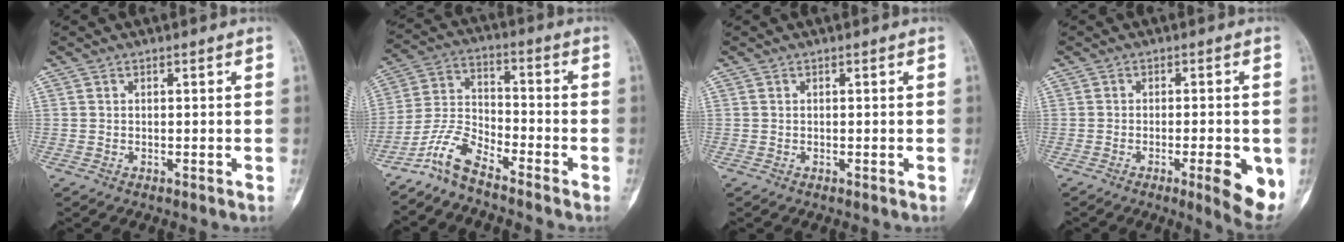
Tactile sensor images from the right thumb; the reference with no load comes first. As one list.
[{"total": 7.9, "force": [-6.6, 2.1, 3.8], "torque": [-0.088, 0.054, -0.141]}, {"total": 0.0}, {"total": 8.2, "force": [-2.6, 1.9, 7.5], "torque": [-0.092, -0.011, -0.031]}]